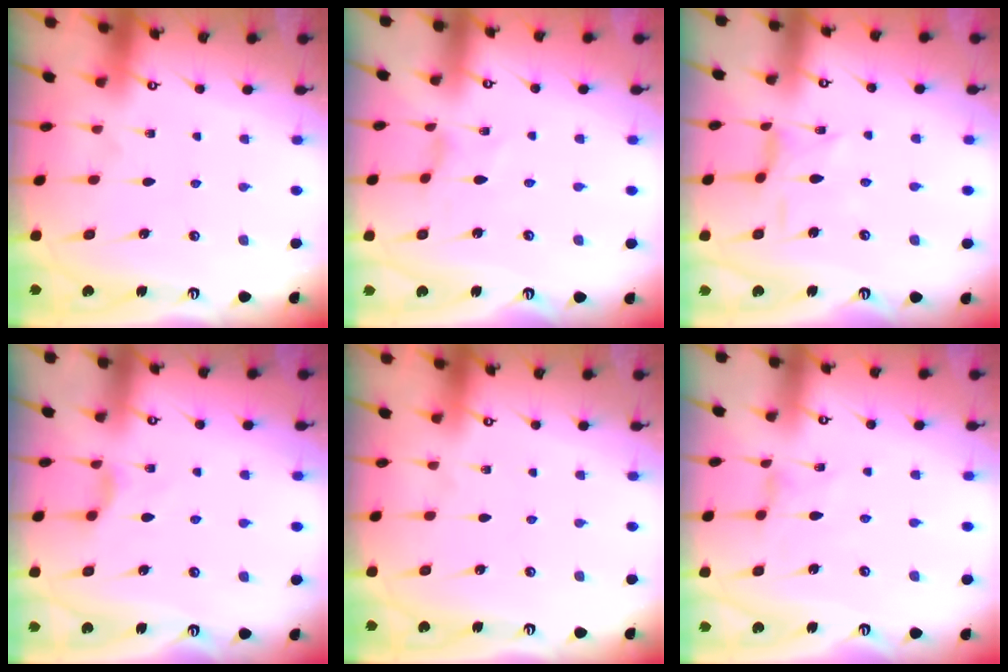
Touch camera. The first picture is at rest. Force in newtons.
{"total": 0.0}
{"total": 2.2, "press": 2.2, "slide": 0.3}
{"total": 3.0, "press": 2.9, "slide": 0.5}
{"total": 0.0}
{"total": 0.0}